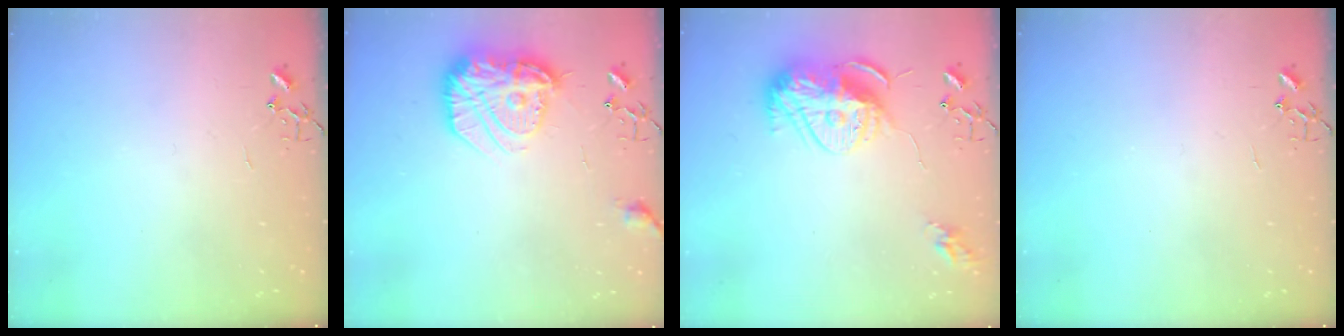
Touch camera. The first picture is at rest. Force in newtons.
{"total": 18.5, "press": 18.5, "slide": 1.4}
{"total": 14.0, "press": 13.9, "slide": 1.2}
{"total": 0.0}